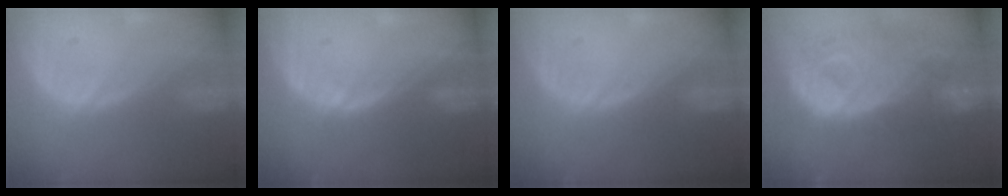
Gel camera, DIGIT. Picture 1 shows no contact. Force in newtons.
{"total": 0.7, "press": 0.7, "slide": 0.2}
{"total": 0.0}
{"total": 12.8, "press": 11.0, "slide": 6.6}